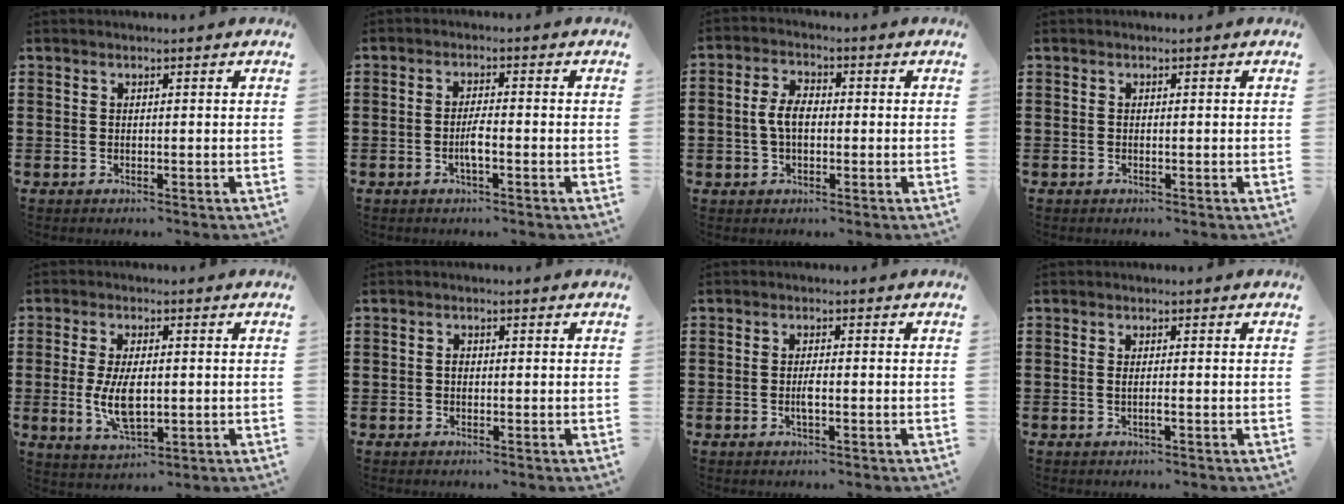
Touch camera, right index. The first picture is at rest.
{"total": 2.8, "force": [-1.0, 0.5, 2.5], "torque": [-0.060, -0.004, -0.023]}
{"total": 4.5, "force": [-0.3, 2.7, 3.6], "torque": [-0.091, 0.002, -0.014]}
{"total": 0.0}
{"total": 6.8, "force": [-0.4, 3.3, 5.9], "torque": [-0.119, -0.004, -0.012]}
{"total": 0.9, "force": [-0.1, 0.6, 0.7], "torque": [-0.014, 0.001, -0.002]}
{"total": 2.0, "force": [-0.5, 0.5, 1.8], "torque": [-0.041, -0.001, -0.011]}
{"total": 1.1, "force": [-0.4, 0.0, 1.0], "torque": [-0.018, -0.003, -0.007]}